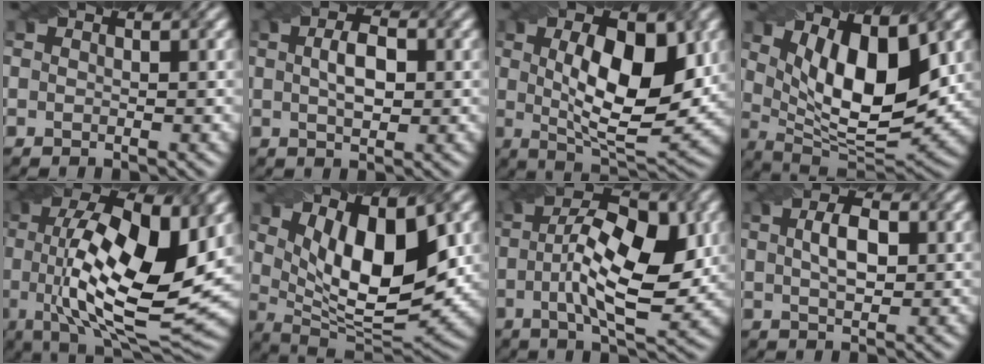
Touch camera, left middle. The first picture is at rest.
{"total": 3.4, "force": [0.3, 1.7, 2.9], "torque": [-0.062, 0.005, 0.007]}
{"total": 9.9, "force": [1.4, 4.0, 9.0], "torque": [-0.137, 0.000, 0.026]}
{"total": 11.3, "force": [3.2, 4.8, 9.8], "torque": [-0.150, -0.010, 0.056]}
{"total": 15.4, "force": [1.2, 5.8, 14.2], "torque": [-0.240, -0.006, 0.019]}
{"total": 11.3, "force": [3.0, 4.7, 9.9], "torque": [-0.151, -0.010, 0.053]}
{"total": 10.3, "force": [0.2, 4.0, 9.5], "torque": [-0.154, 0.007, 0.003]}
{"total": 3.6, "force": [0.6, 1.7, 3.1], "torque": [-0.064, 0.006, 0.012]}